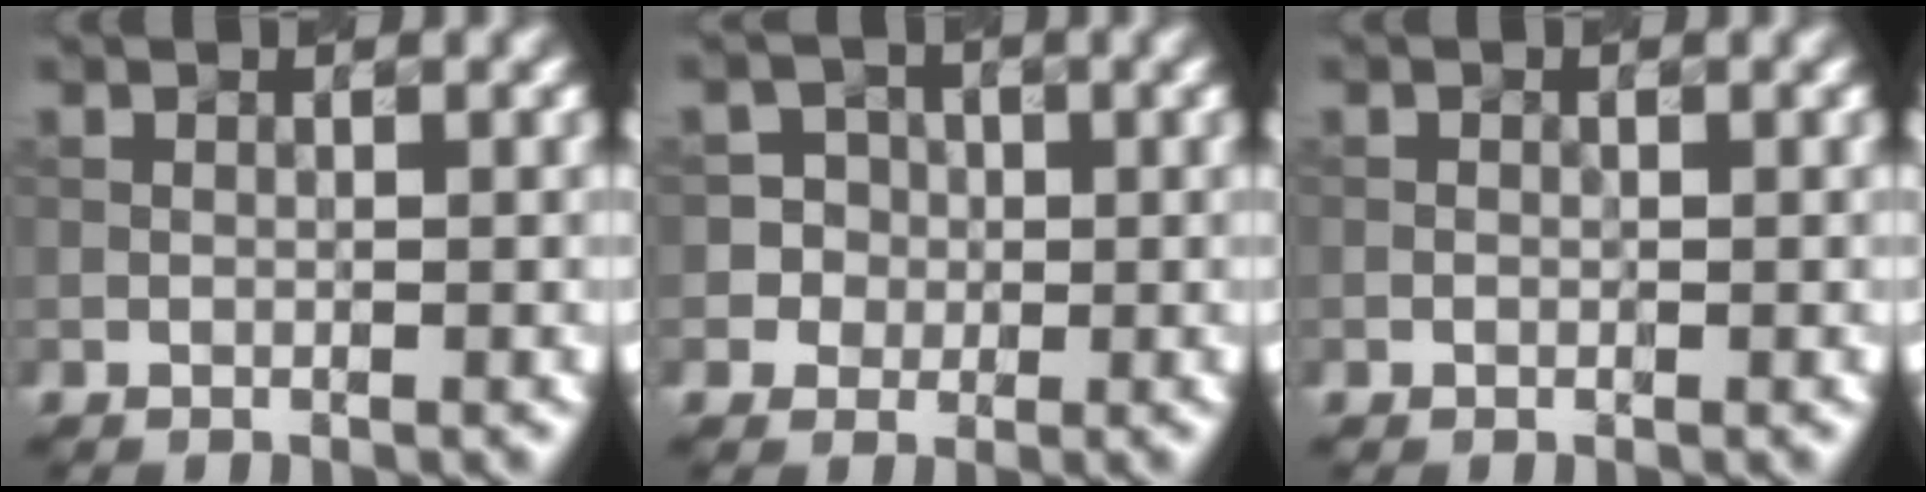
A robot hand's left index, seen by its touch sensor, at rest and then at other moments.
{"total": 4.0, "force": [0.1, 4.0, 0.6], "torque": [0.007, 0.024, -0.003]}
{"total": 0.0}